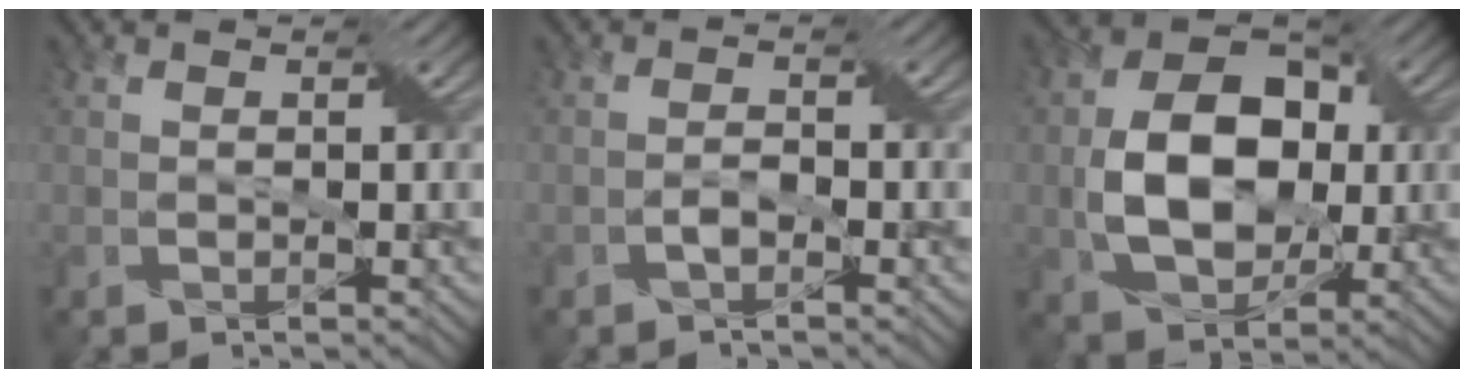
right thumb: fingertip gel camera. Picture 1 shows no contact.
{"total": 1.4, "force": [-0.9, 0.5, 0.9], "torque": [-0.019, 0.005, -0.018]}
{"total": 11.5, "force": [-0.4, 8.0, 8.2], "torque": [-0.160, 0.004, -0.006]}